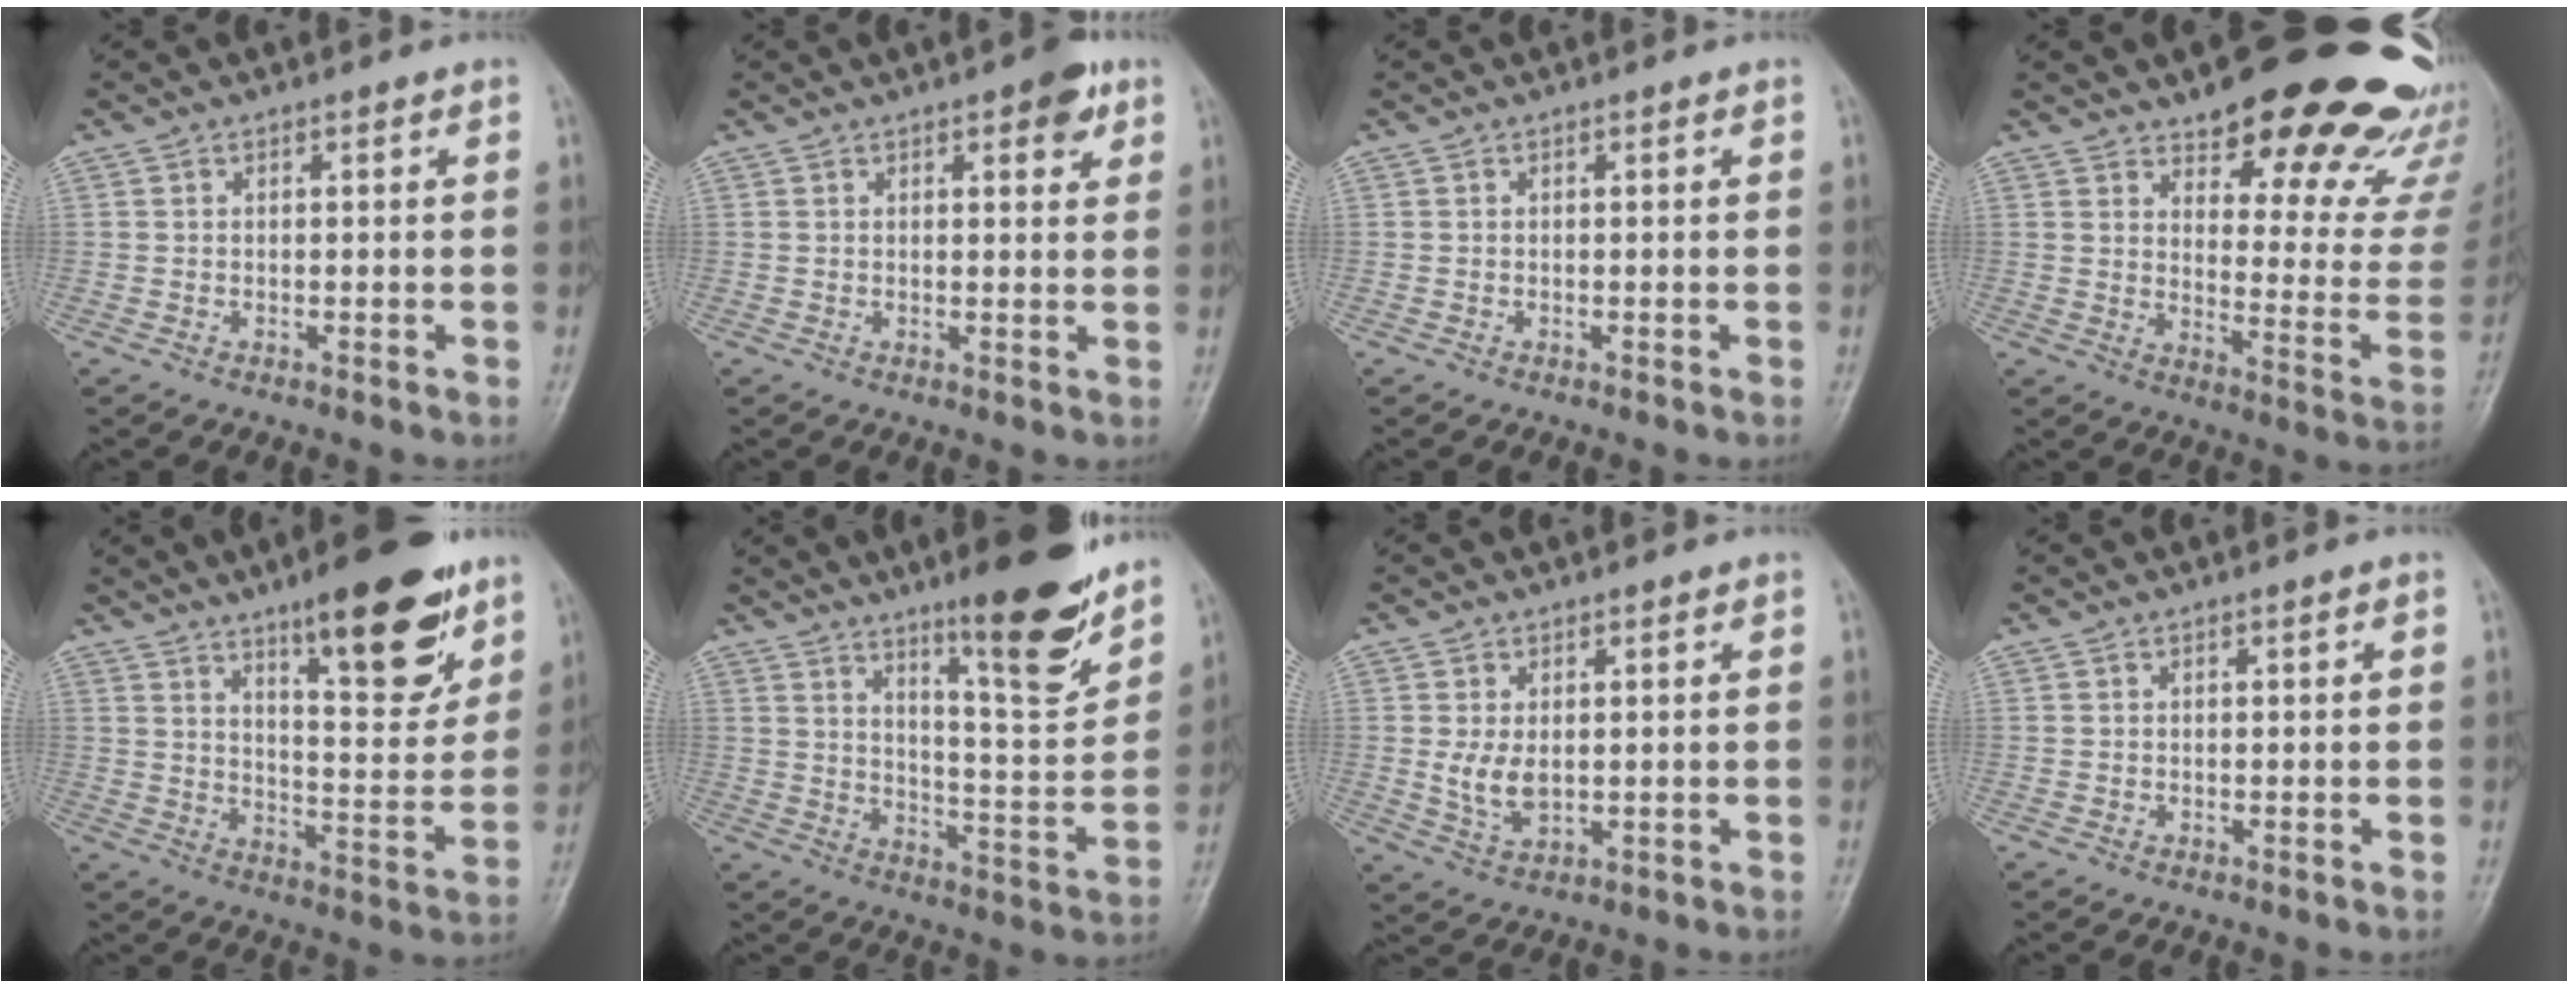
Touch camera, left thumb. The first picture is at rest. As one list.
[{"total": 4.8, "force": [2.6, 1.8, 3.6], "torque": [-0.033, -0.009, 0.027]}, {"total": 0.0}, {"total": 25.6, "force": [21.1, 7.7, 12.3], "torque": [-0.109, -0.145, 0.261]}, {"total": 17.8, "force": [11.1, 5.1, 12.9], "torque": [-0.150, -0.067, 0.172]}, {"total": 15.9, "force": [11.2, 2.8, 11.0], "torque": [-0.135, -0.081, 0.177]}, {"total": 5.0, "force": [0.9, 3.0, 3.8], "torque": [-0.066, -0.016, 0.024]}, {"total": 0.5, "force": [0.3, 0.1, 0.4], "torque": [-0.007, -0.001, 0.004]}]